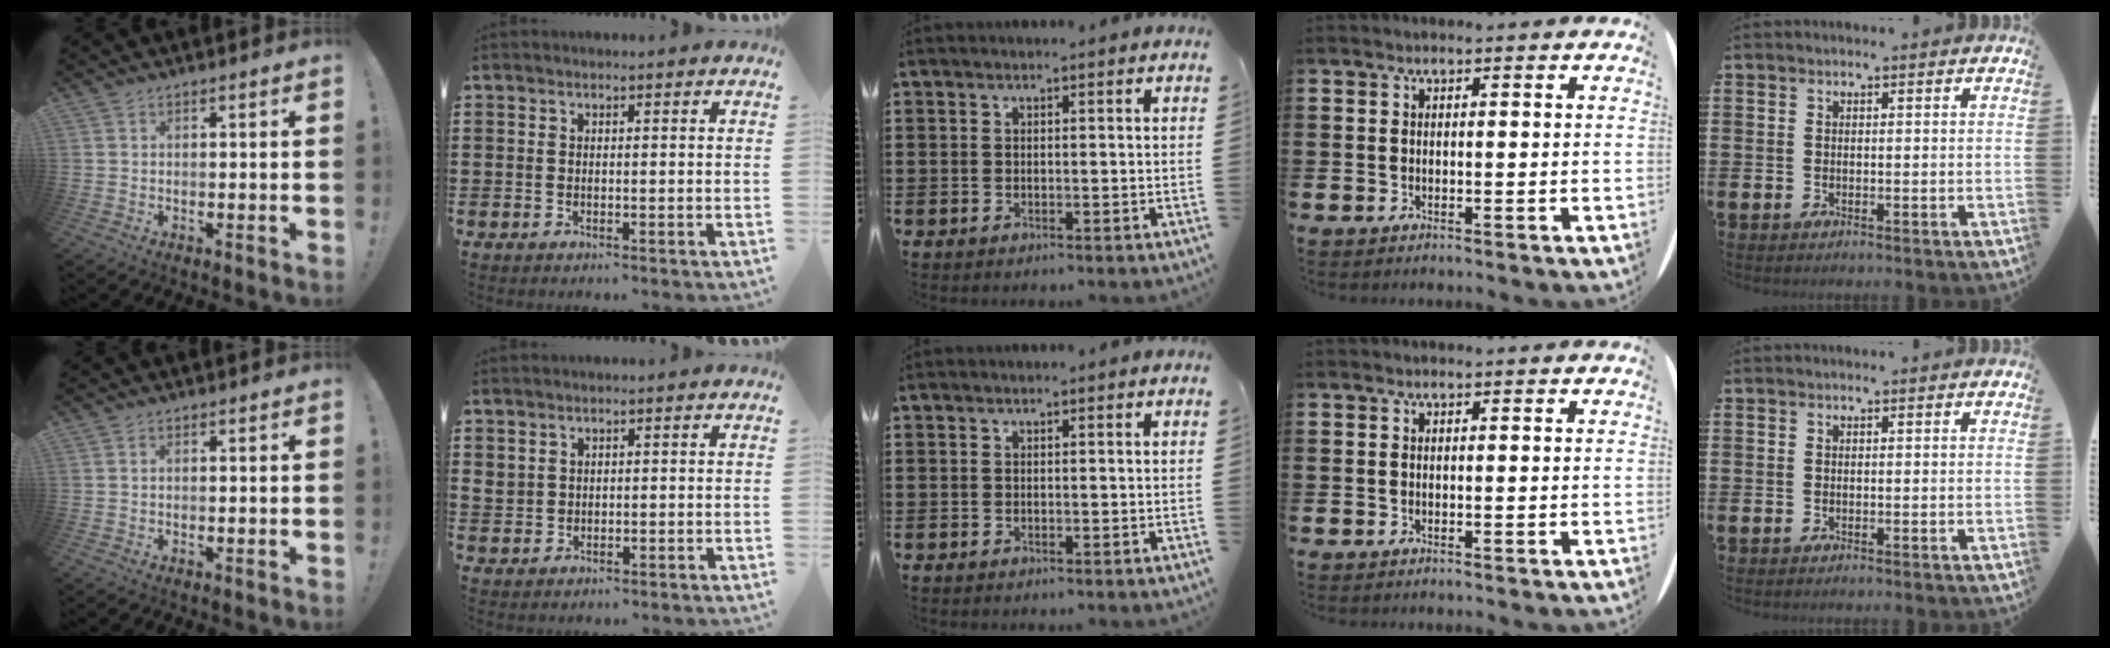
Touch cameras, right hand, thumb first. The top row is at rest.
{"index": {"total": 1.5, "force": [1.1, 1.0, 0.2], "torque": [-0.007, 0.005, 0.021]}}